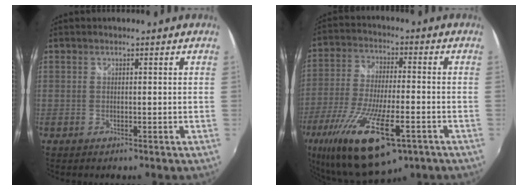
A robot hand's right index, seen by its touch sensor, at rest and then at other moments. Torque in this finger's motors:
{"motor_torque": [1.89, -0.25, 1.05, 0.21]}